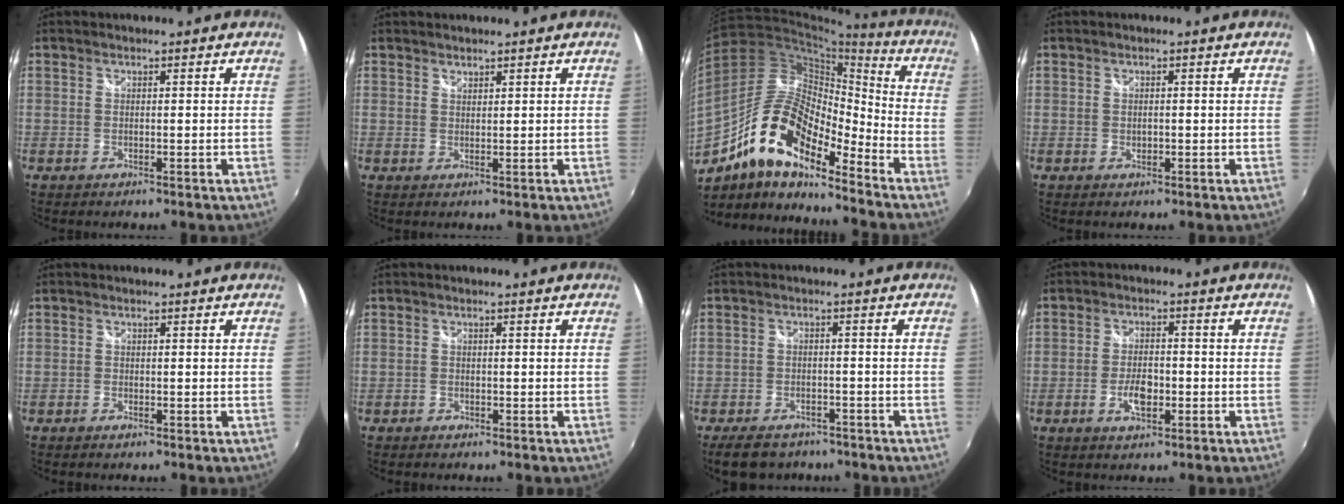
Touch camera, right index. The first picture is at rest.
{"total": 1.0, "force": [1.0, 0.3, 0.1], "torque": [0.000, 0.001, 0.018]}
{"total": 17.8, "force": [-11.5, 6.0, 12.1], "torque": [-0.222, 0.000, -0.232]}
{"total": 0.9, "force": [-0.1, 0.8, 0.5], "torque": [-0.007, -0.001, -0.002]}
{"total": 0.5, "force": [-0.5, -0.2, 0.2], "torque": [0.000, -0.002, -0.013]}
{"total": 0.6, "force": [-0.6, 0.1, 0.0], "torque": [0.001, 0.001, -0.013]}
{"total": 9.3, "force": [-7.1, 5.0, 3.4], "torque": [-0.087, 0.001, -0.105]}
{"total": 5.3, "force": [-1.8, 2.6, 4.2], "torque": [-0.086, -0.001, -0.029]}